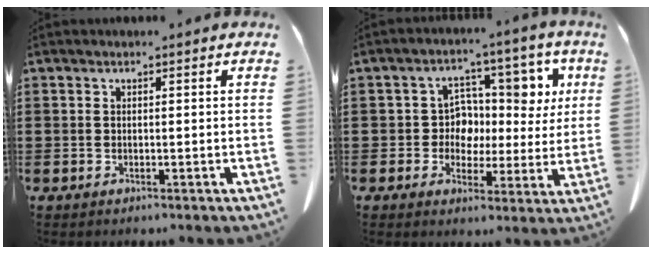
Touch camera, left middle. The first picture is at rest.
{"total": 7.5, "force": [2.5, 6.0, 3.7], "torque": [-0.087, -0.005, 0.042]}